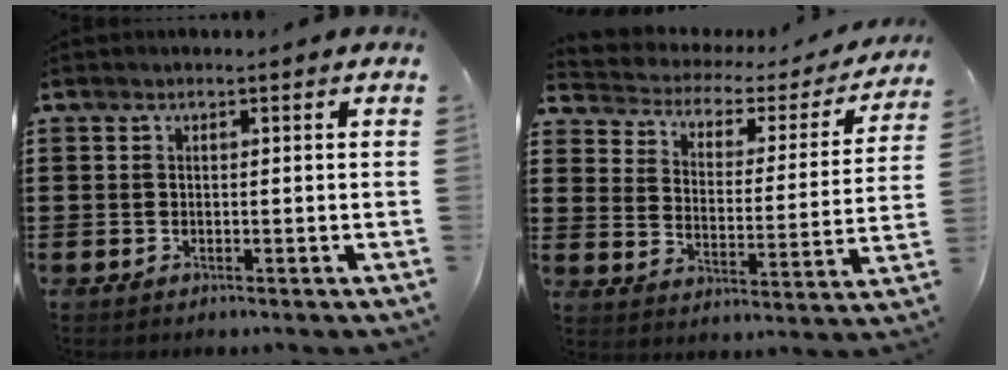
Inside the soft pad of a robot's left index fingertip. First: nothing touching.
{"total": 2.5, "force": [1.6, 1.7, 0.8], "torque": [-0.032, -0.014, 0.018]}